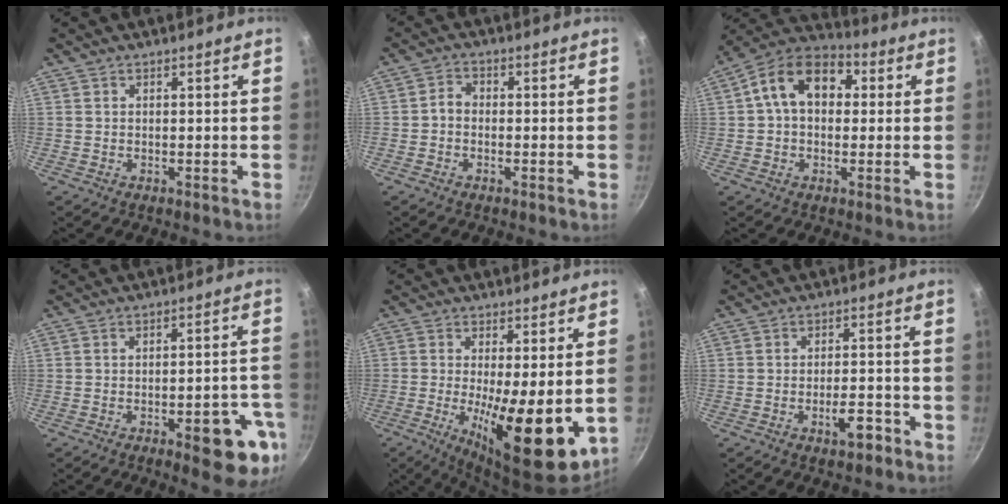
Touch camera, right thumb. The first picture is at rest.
{"total": 2.5, "force": [-0.8, 1.9, 1.4], "torque": [-0.023, 0.017, -0.023]}
{"total": 13.2, "force": [2.4, 9.3, 9.0], "torque": [-0.115, 0.029, 0.016]}
{"total": 12.2, "force": [-5.2, 4.2, 10.1], "torque": [-0.085, 0.028, -0.061]}
{"total": 14.3, "force": [-1.7, 4.1, 13.6], "torque": [-0.207, -0.016, -0.018]}
{"total": 5.2, "force": [-2.9, 1.9, 3.8], "torque": [-0.041, 0.021, -0.041]}